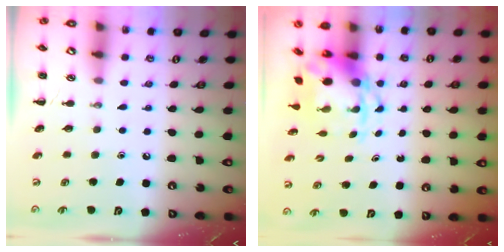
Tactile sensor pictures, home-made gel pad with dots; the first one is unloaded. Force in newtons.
{"total": 3.8, "press": 3.7, "slide": 0.8}